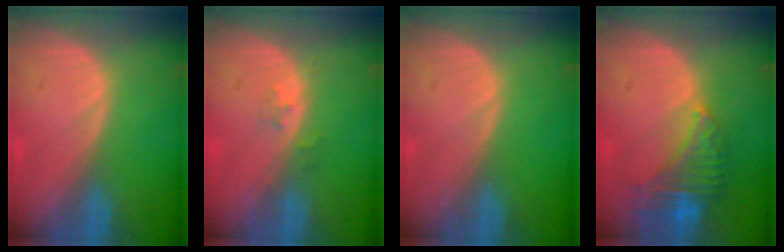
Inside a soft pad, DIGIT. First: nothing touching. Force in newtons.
{"total": 1.9, "press": 1.4, "slide": 1.2}
{"total": 0.0}
{"total": 8.1, "press": 6.9, "slide": 4.1}